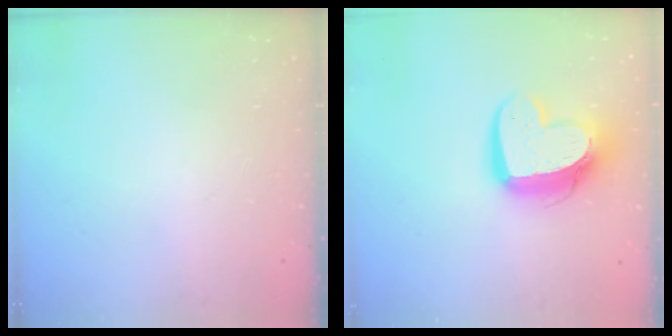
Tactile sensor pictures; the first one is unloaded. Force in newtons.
{"total": 14.9, "press": 14.9, "slide": 1.1}